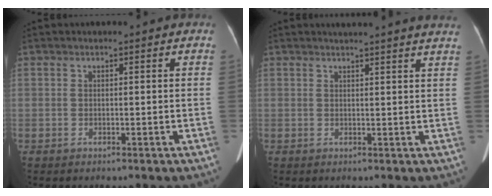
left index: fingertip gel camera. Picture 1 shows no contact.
{"total": 9.8, "force": [9.1, -0.5, 3.7], "torque": [-0.050, -0.001, 0.090]}